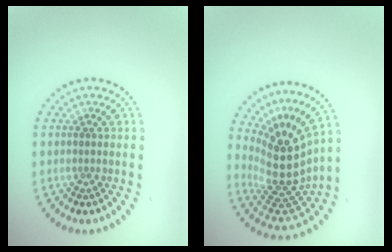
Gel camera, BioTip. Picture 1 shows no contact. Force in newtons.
{"total": 5.5, "press": 4.0, "slide": 3.8}